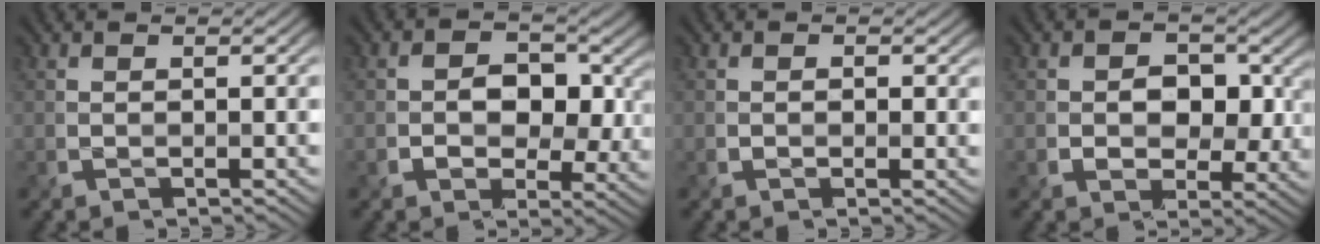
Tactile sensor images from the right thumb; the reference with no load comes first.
{"total": 7.9, "force": [0.6, 6.1, 5.0], "torque": [-0.075, -0.015, 0.002]}
{"total": 1.1, "force": [0.1, 1.0, 0.6], "torque": [-0.005, -0.006, 0.007]}
{"total": 6.9, "force": [0.8, 5.4, 4.1], "torque": [-0.065, -0.012, 0.007]}